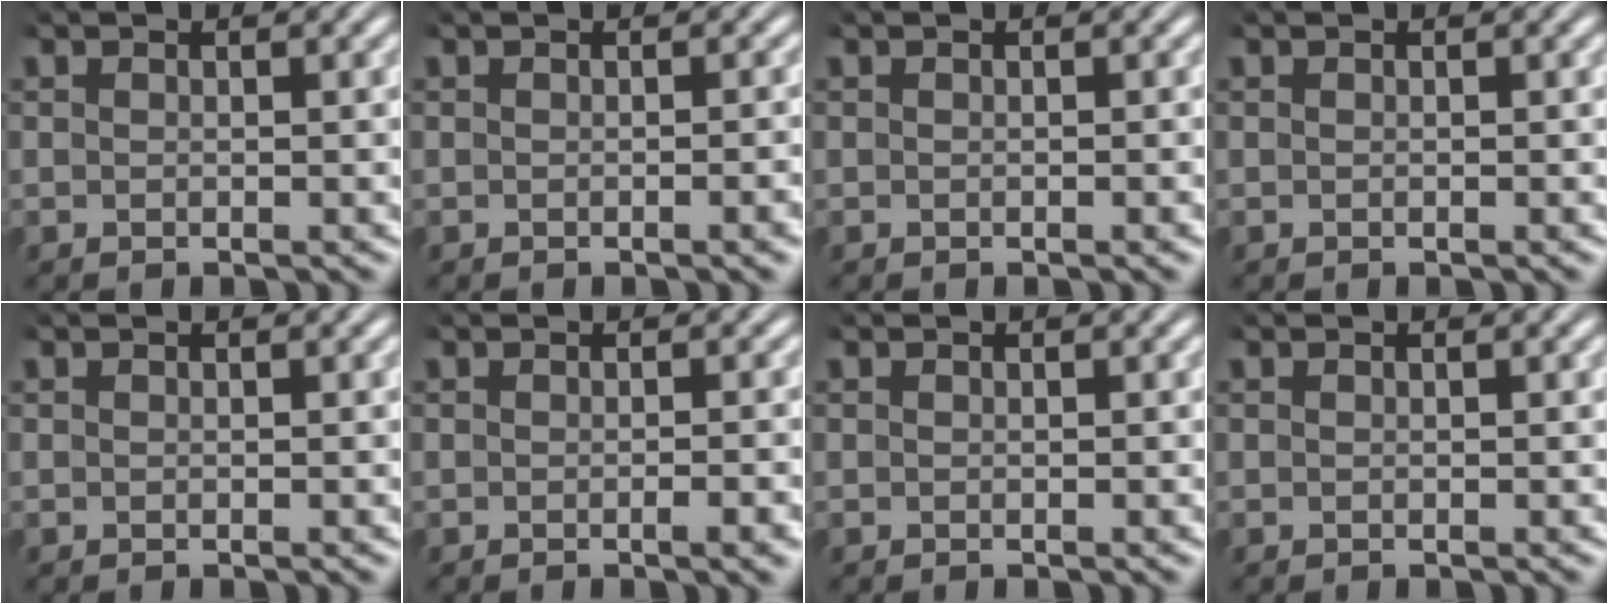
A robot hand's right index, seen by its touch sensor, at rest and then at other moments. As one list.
[{"total": 0.6, "force": [-0.4, -0.1, 0.4], "torque": [-0.006, 0.005, -0.009]}, {"total": 0.0}, {"total": 0.0}, {"total": 0.0}, {"total": 0.9, "force": [-0.6, -0.1, 0.7], "torque": [-0.008, 0.006, -0.015]}, {"total": 0.0}, {"total": 0.0}]